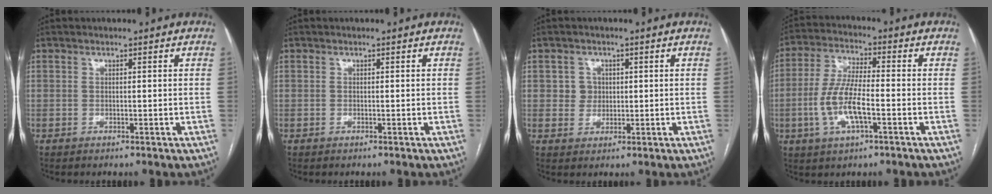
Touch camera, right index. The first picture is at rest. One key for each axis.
{"total": 0.0}
{"total": 2.8, "fx": 0.5, "fy": 2.7, "fz": 0.4, "tx": -0.001, "ty": 0.006, "tz": 0.009}
{"total": 9.4, "fx": -2.7, "fy": 2.2, "fz": 8.7, "tx": -0.187, "ty": -0.001, "tz": -0.052}